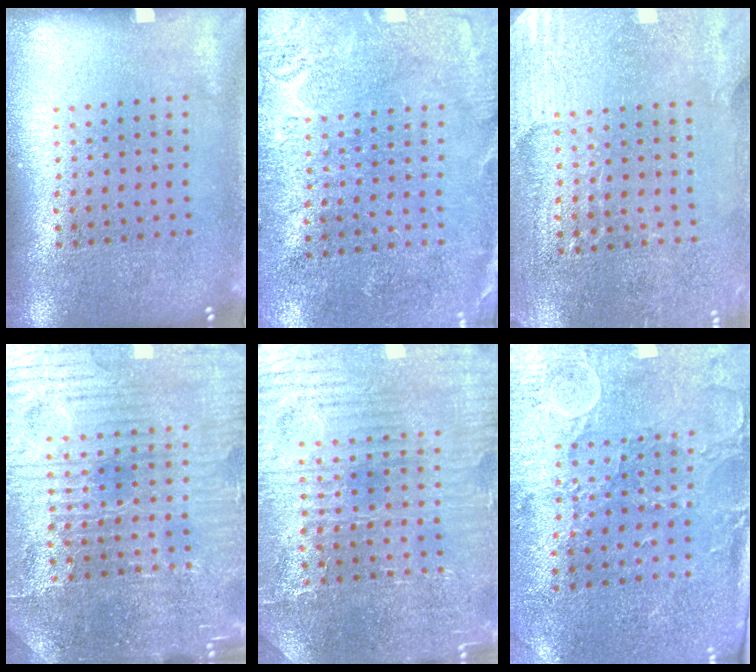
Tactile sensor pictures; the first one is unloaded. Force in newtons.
{"total": 2.7, "press": 2.6, "slide": 0.9}
{"total": 2.9, "press": 2.8, "slide": 0.8}
{"total": 4.8, "press": 4.7, "slide": 1.2}
{"total": 4.1, "press": 4.0, "slide": 0.9}
{"total": 2.9, "press": 2.6, "slide": 1.3}